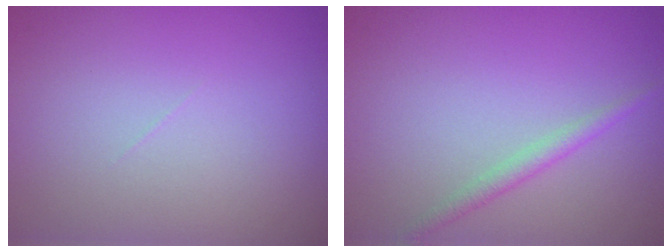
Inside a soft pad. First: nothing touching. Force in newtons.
{"total": 1.4, "press": 1.4, "slide": 0.0}